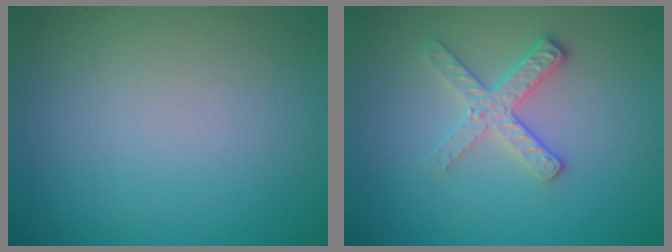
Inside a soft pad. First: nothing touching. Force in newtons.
{"total": 2.7, "press": 2.4, "slide": 1.2}